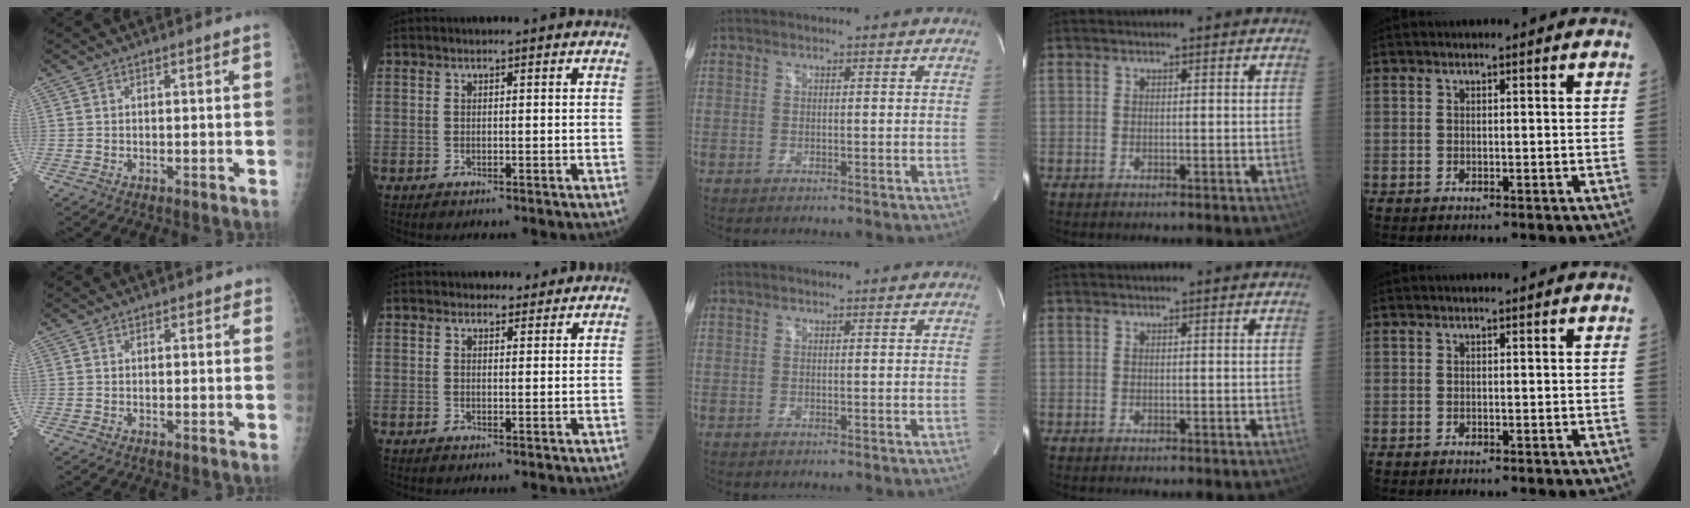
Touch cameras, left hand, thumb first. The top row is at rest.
{"thumb": {"total": 1.1, "force": [0.7, 0.8, 0.3], "torque": [0.010, -0.002, 0.004]}, "index": {"total": 2.1, "force": [1.9, 1.0, 0.1], "torque": [0.000, 0.001, 0.026]}}